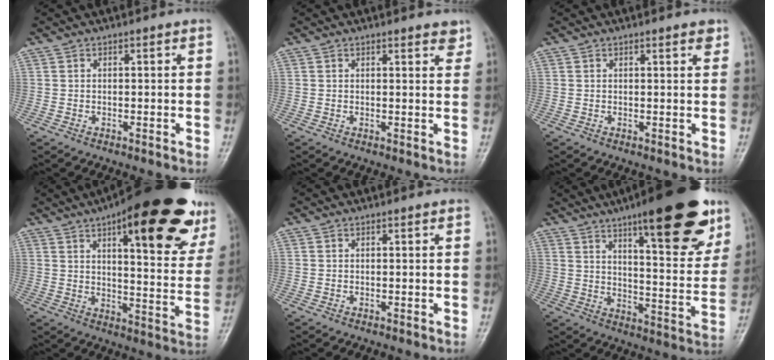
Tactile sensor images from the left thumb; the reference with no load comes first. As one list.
[{"total": 2.9, "force": [2.2, 0.9, 1.6], "torque": [-0.006, -0.010, 0.025]}, {"total": 1.9, "force": [1.3, 0.5, 1.3], "torque": [-0.015, -0.006, 0.015]}, {"total": 27.5, "force": [15.2, 9.0, 21.1], "torque": [-0.250, -0.038, 0.203]}, {"total": 0.0}, {"total": 22.7, "force": [13.6, 6.2, 17.1], "torque": [-0.205, -0.055, 0.196]}]